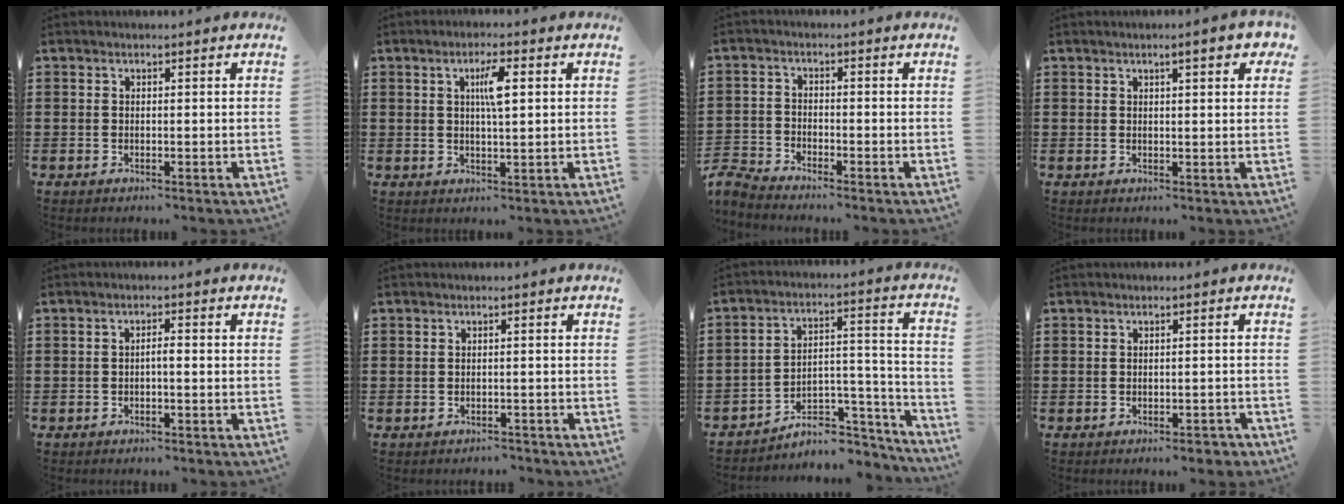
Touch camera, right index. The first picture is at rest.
{"total": 4.4, "force": [1.0, 1.0, 4.2], "torque": [-0.076, 0.006, 0.012]}
{"total": 3.3, "force": [-3.3, 0.5, 0.0], "torque": [-0.027, -0.006, -0.077]}
{"total": 3.4, "force": [1.8, 0.5, 2.8], "torque": [-0.041, 0.000, 0.025]}
{"total": 1.4, "force": [-0.5, 0.3, 1.3], "torque": [-0.025, 0.000, -0.010]}
{"total": 1.0, "force": [-0.9, 0.5, -0.1], "torque": [-0.001, 0.005, -0.020]}
{"total": 6.3, "force": [-5.0, 3.0, 2.2], "torque": [-0.036, 0.013, -0.093]}
{"total": 1.4, "force": [-1.1, 0.3, 0.9], "torque": [-0.018, -0.001, -0.021]}